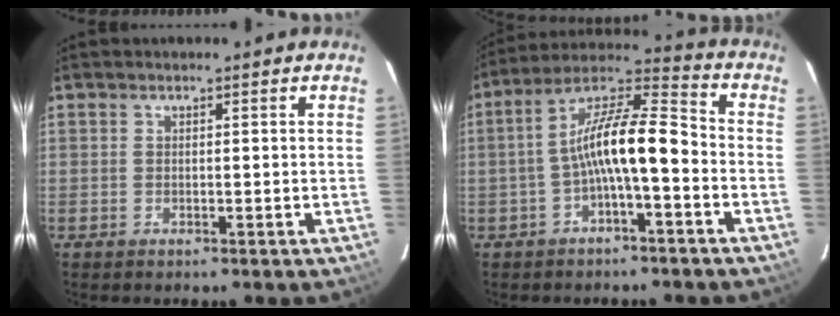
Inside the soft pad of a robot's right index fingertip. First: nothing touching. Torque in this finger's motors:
{"motor_torque": [1.83, -0.31, 0.97, 0.21]}